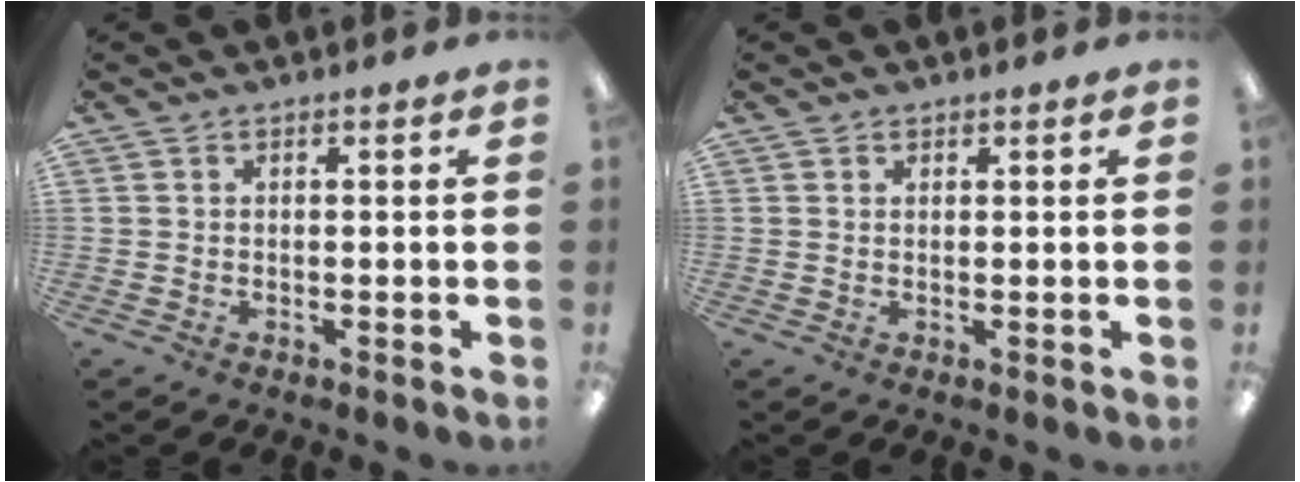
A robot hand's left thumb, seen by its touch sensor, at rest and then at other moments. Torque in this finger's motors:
{"motor_torque": [-0.19, -0.09, -0.21, 0.09, -0.02]}